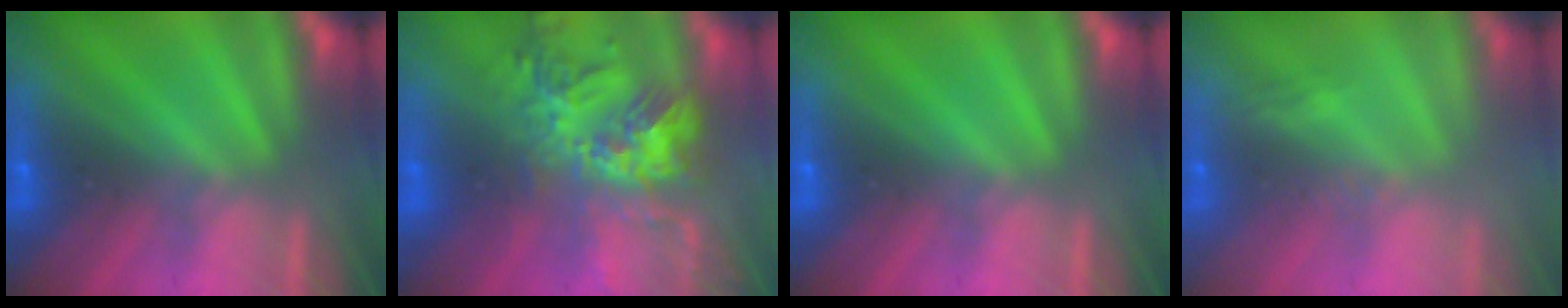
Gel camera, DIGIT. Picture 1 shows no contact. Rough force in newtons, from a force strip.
{"total": 7.2}
{"total": 0.0}
{"total": 2.8}